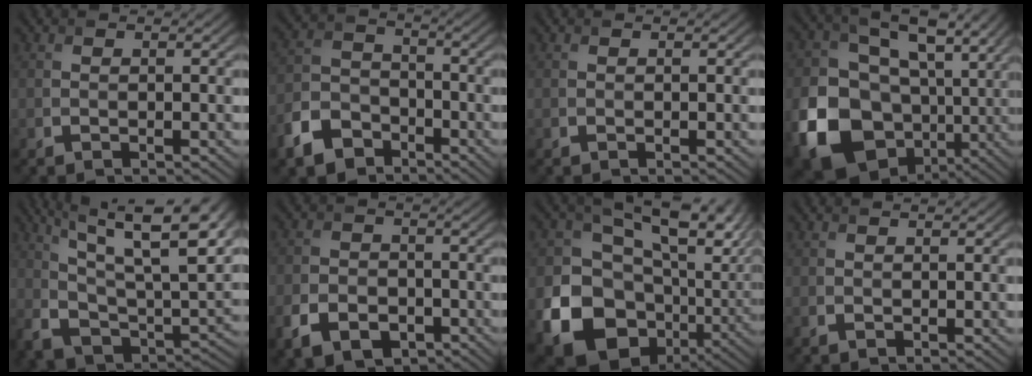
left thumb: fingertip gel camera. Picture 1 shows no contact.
{"total": 7.9, "force": [-4.9, 5.1, 3.3], "torque": [-0.083, -0.009, -0.113]}
{"total": 0.0}
{"total": 17.4, "force": [-2.6, 13.7, 10.5], "torque": [-0.229, -0.041, -0.026]}
{"total": 17.6, "force": [10.0, 7.0, 12.7], "torque": [-0.245, 0.007, 0.160]}
{"total": 7.0, "force": [-3.5, 4.8, 3.7], "torque": [-0.080, -0.016, -0.059]}
{"total": 20.3, "force": [-1.6, 14.3, 14.4], "torque": [-0.256, -0.033, 0.004]}
{"total": 0.5, "force": [0.4, 0.1, 0.3], "torque": [-0.007, 0.001, 0.008]}